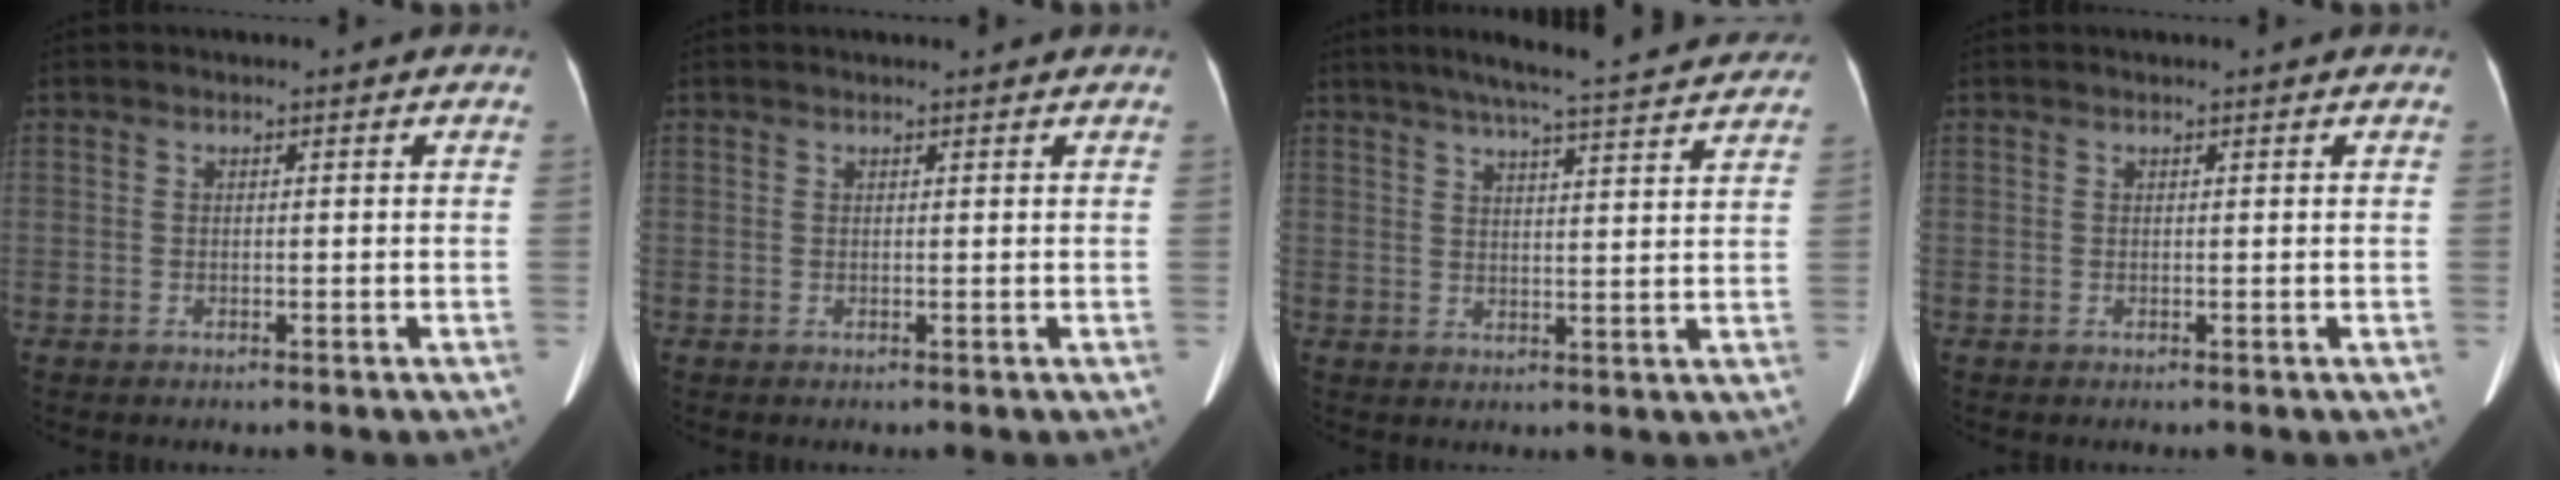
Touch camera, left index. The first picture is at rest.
{"total": 2.8, "force": [2.7, 0.2, 0.9], "torque": [-0.008, 0.023, 0.034]}
{"total": 17.5, "force": [15.6, 0.6, 7.8], "torque": [-0.121, 0.018, 0.198]}
{"total": 1.1, "force": [1.1, 0.0, 0.4], "torque": [-0.006, 0.020, 0.018]}